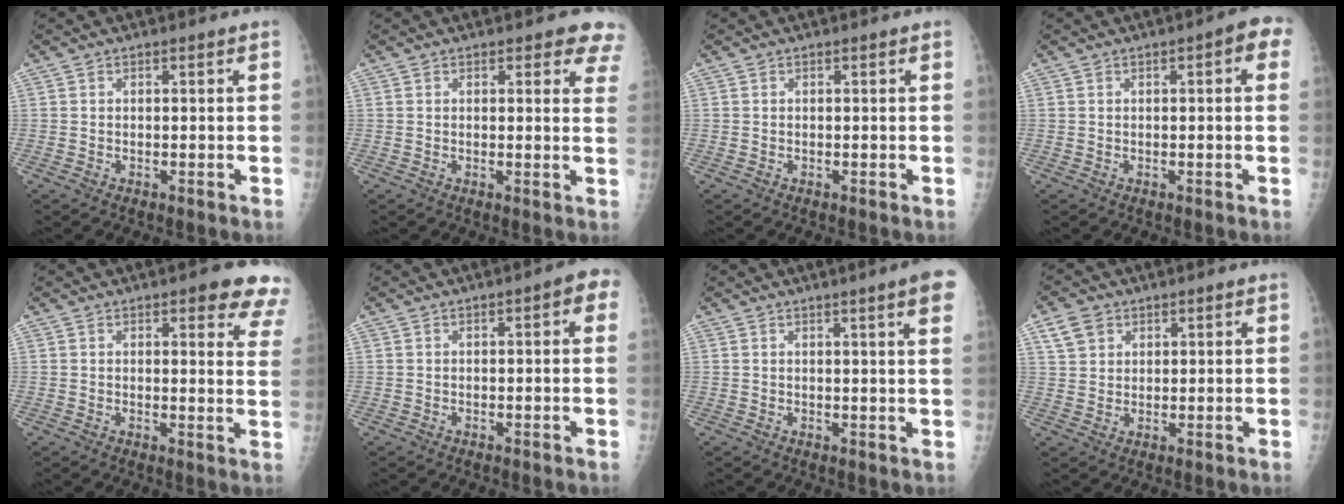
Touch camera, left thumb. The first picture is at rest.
{"total": 5.9, "force": [4.5, 2.5, 2.8], "torque": [0.007, -0.017, 0.031]}
{"total": 0.0}
{"total": 4.0, "force": [1.0, 1.4, 3.6], "torque": [-0.036, 0.012, 0.004]}
{"total": 10.9, "force": [7.8, 3.3, 6.8], "torque": [-0.038, -0.033, 0.069]}
{"total": 3.5, "force": [1.0, 1.2, 3.2], "torque": [-0.031, 0.007, 0.004]}
{"total": 6.8, "force": [3.8, -0.1, 5.6], "torque": [-0.061, -0.006, 0.037]}
{"total": 4.9, "force": [2.7, 3.6, 2.0], "torque": [-0.024, -0.007, 0.055]}